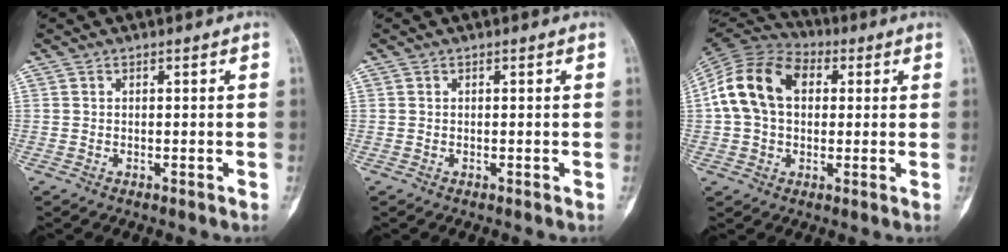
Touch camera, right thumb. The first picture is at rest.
{"total": 0.0}
{"total": 14.7, "force": [2.4, 10.4, 10.0], "torque": [-0.174, 0.033, 0.034]}